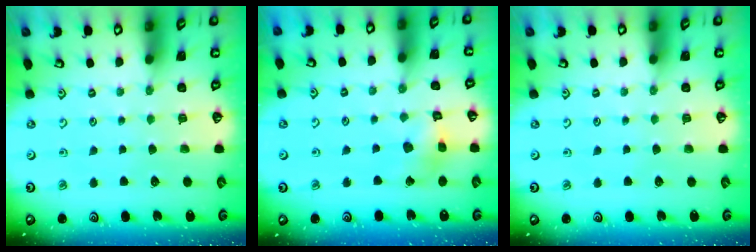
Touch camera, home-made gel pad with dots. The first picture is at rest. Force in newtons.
{"total": 7.3, "press": 7.3, "slide": 0.6}
{"total": 0.0}